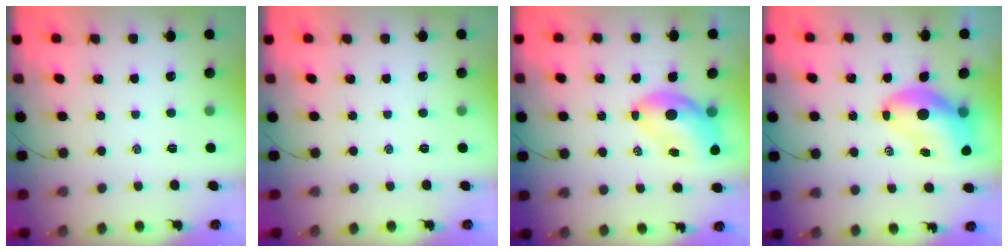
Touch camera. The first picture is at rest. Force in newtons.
{"total": 0.0}
{"total": 7.2, "press": 6.9, "slide": 2.1}
{"total": 10.2, "press": 9.7, "slide": 3.1}